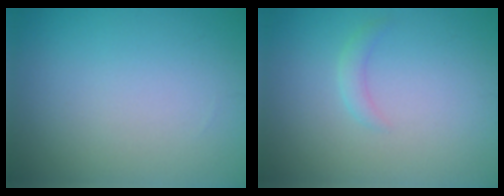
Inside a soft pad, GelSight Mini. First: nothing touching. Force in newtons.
{"total": 1.1, "press": 1.1, "slide": 0.1}